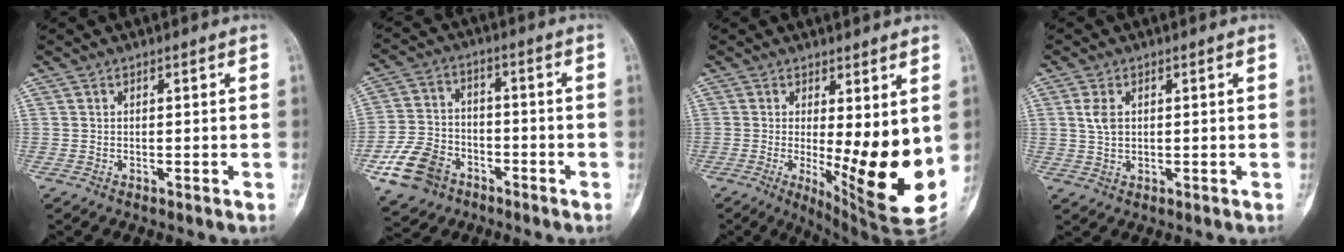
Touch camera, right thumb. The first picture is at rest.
{"total": 11.6, "force": [-5.7, 8.6, 5.4], "torque": [-0.092, 0.028, -0.103]}
{"total": 15.6, "force": [-0.8, 4.4, 14.9], "torque": [-0.198, -0.037, 0.009]}
{"total": 3.4, "force": [0.9, 2.2, 2.5], "torque": [-0.048, 0.000, 0.021]}